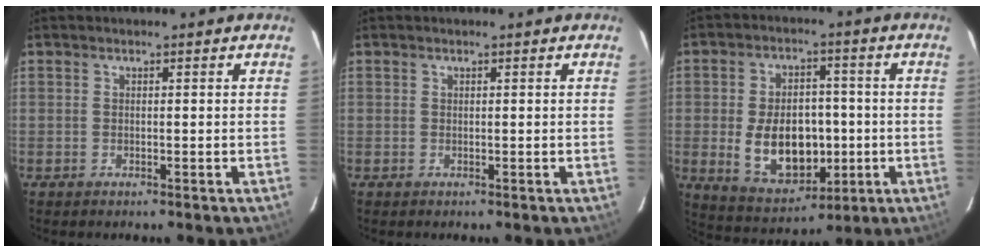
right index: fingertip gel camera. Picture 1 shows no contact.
{"total": 0.0}
{"total": 14.0, "force": [-2.1, 9.1, 10.4], "torque": [-0.208, 0.002, -0.008]}